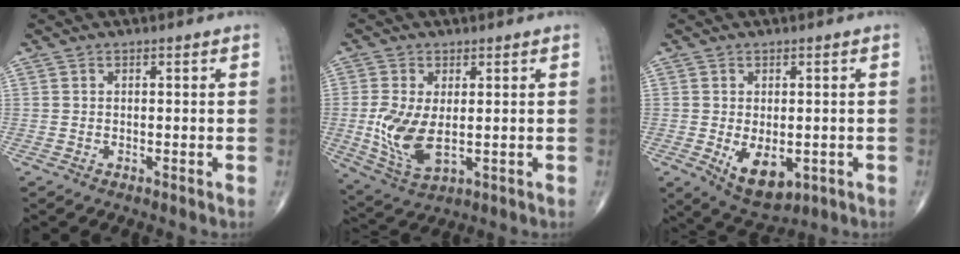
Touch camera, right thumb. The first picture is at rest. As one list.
[{"total": 7.9, "force": [-0.2, 4.2, 6.7], "torque": [-0.141, -0.015, 0.006]}, {"total": 8.0, "force": [-1.8, 4.6, 6.3], "torque": [-0.084, -0.013, -0.013]}]